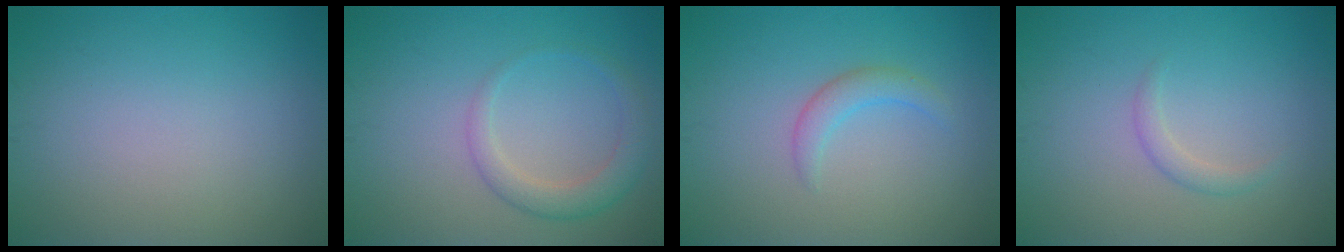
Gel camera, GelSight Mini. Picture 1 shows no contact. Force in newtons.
{"total": 2.8, "press": 2.8, "slide": 0.2}
{"total": 1.9, "press": 1.8, "slide": 0.3}
{"total": 1.2, "press": 1.2, "slide": 0.1}